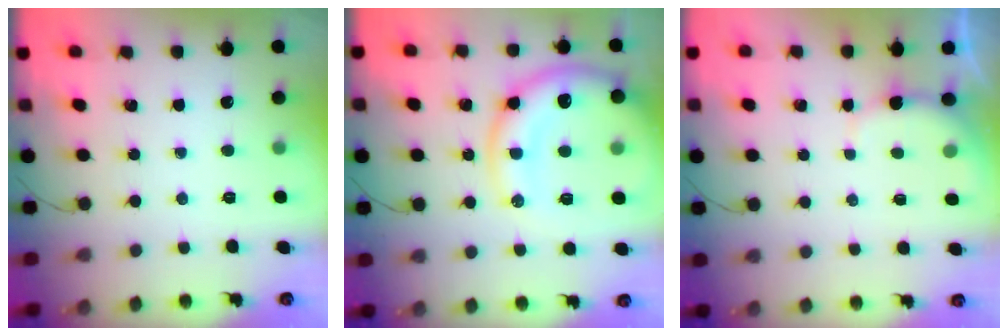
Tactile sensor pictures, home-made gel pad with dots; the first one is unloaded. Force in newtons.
{"total": 17.1, "press": 16.9, "slide": 2.7}
{"total": 2.8, "press": 2.7, "slide": 0.7}